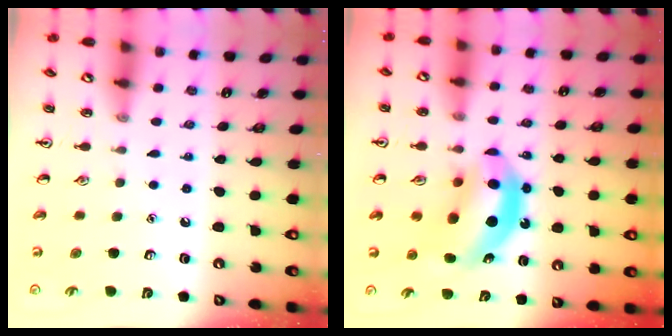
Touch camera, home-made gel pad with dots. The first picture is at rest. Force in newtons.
{"total": 11.1, "press": 10.6, "slide": 3.3}